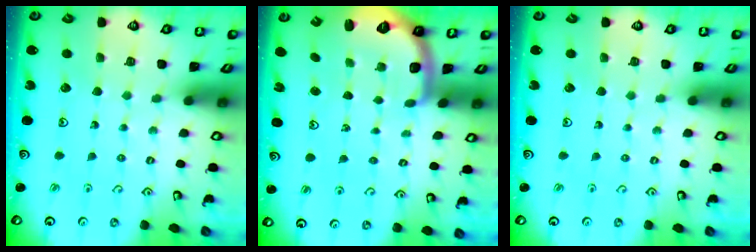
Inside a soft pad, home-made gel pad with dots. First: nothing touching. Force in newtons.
{"total": 1.7, "press": 1.6, "slide": 0.4}
{"total": 0.0}